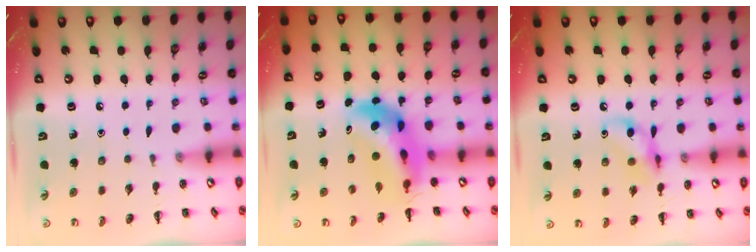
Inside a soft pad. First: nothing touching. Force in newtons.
{"total": 9.3, "press": 8.8, "slide": 3.1}
{"total": 10.1, "press": 10.1, "slide": 1.0}